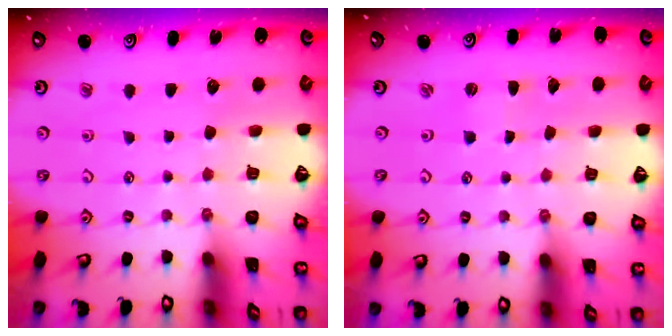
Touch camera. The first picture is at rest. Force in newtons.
{"total": 1.1, "press": 1.1, "slide": 0.3}